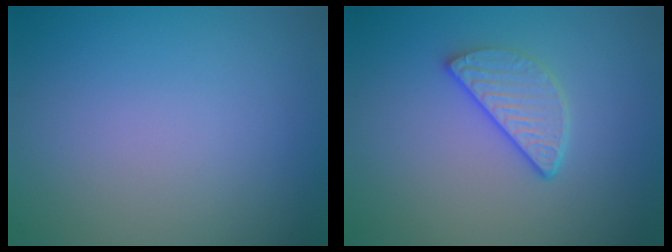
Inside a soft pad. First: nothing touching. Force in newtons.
{"total": 3.2, "press": 2.6, "slide": 1.8}